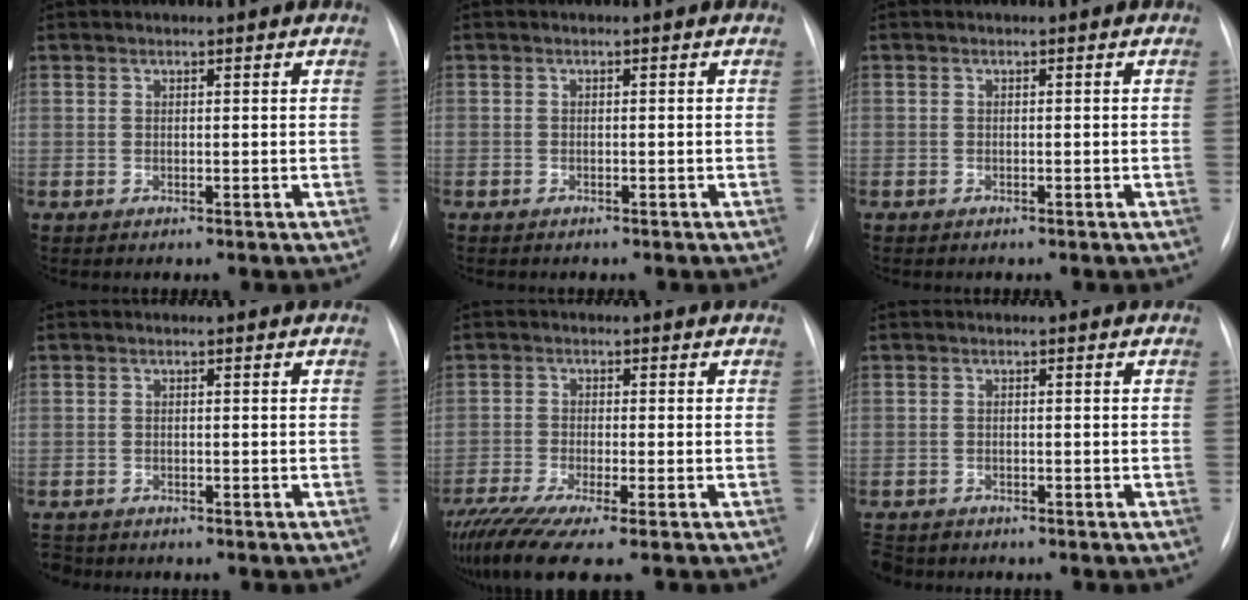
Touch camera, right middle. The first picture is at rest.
{"total": 0.9, "force": [-0.8, 0.3, 0.4], "torque": [-0.004, -0.001, -0.006]}
{"total": 0.0}
{"total": 2.0, "force": [-1.8, 0.9, 0.1], "torque": [-0.001, -0.003, -0.029]}
{"total": 9.7, "force": [-7.1, 0.7, 6.6], "torque": [-0.114, -0.021, -0.122]}
{"total": 3.8, "force": [-3.2, 1.9, 0.7], "torque": [-0.009, -0.004, -0.054]}